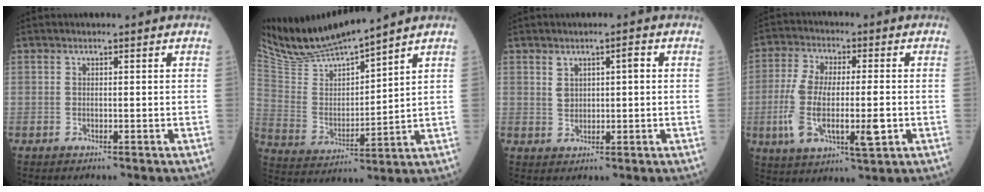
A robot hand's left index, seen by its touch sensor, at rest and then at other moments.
{"total": 12.9, "force": [12.1, -0.4, 4.5], "torque": [-0.102, 0.001, 0.245]}
{"total": 3.4, "force": [1.0, 1.6, 2.8], "torque": [-0.052, 0.011, 0.021]}
{"total": 12.8, "force": [-2.5, 4.4, 11.8], "torque": [-0.239, -0.007, -0.039]}